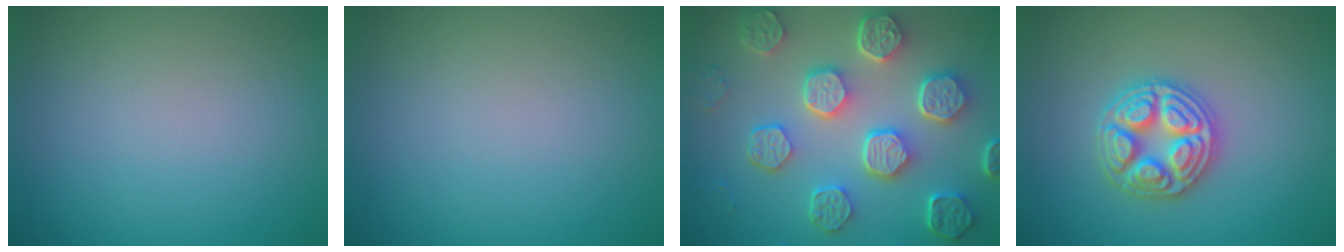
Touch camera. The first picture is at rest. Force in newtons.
{"total": 0.0}
{"total": 8.1, "press": 6.2, "slide": 5.3}
{"total": 4.6, "press": 4.5, "slide": 0.6}